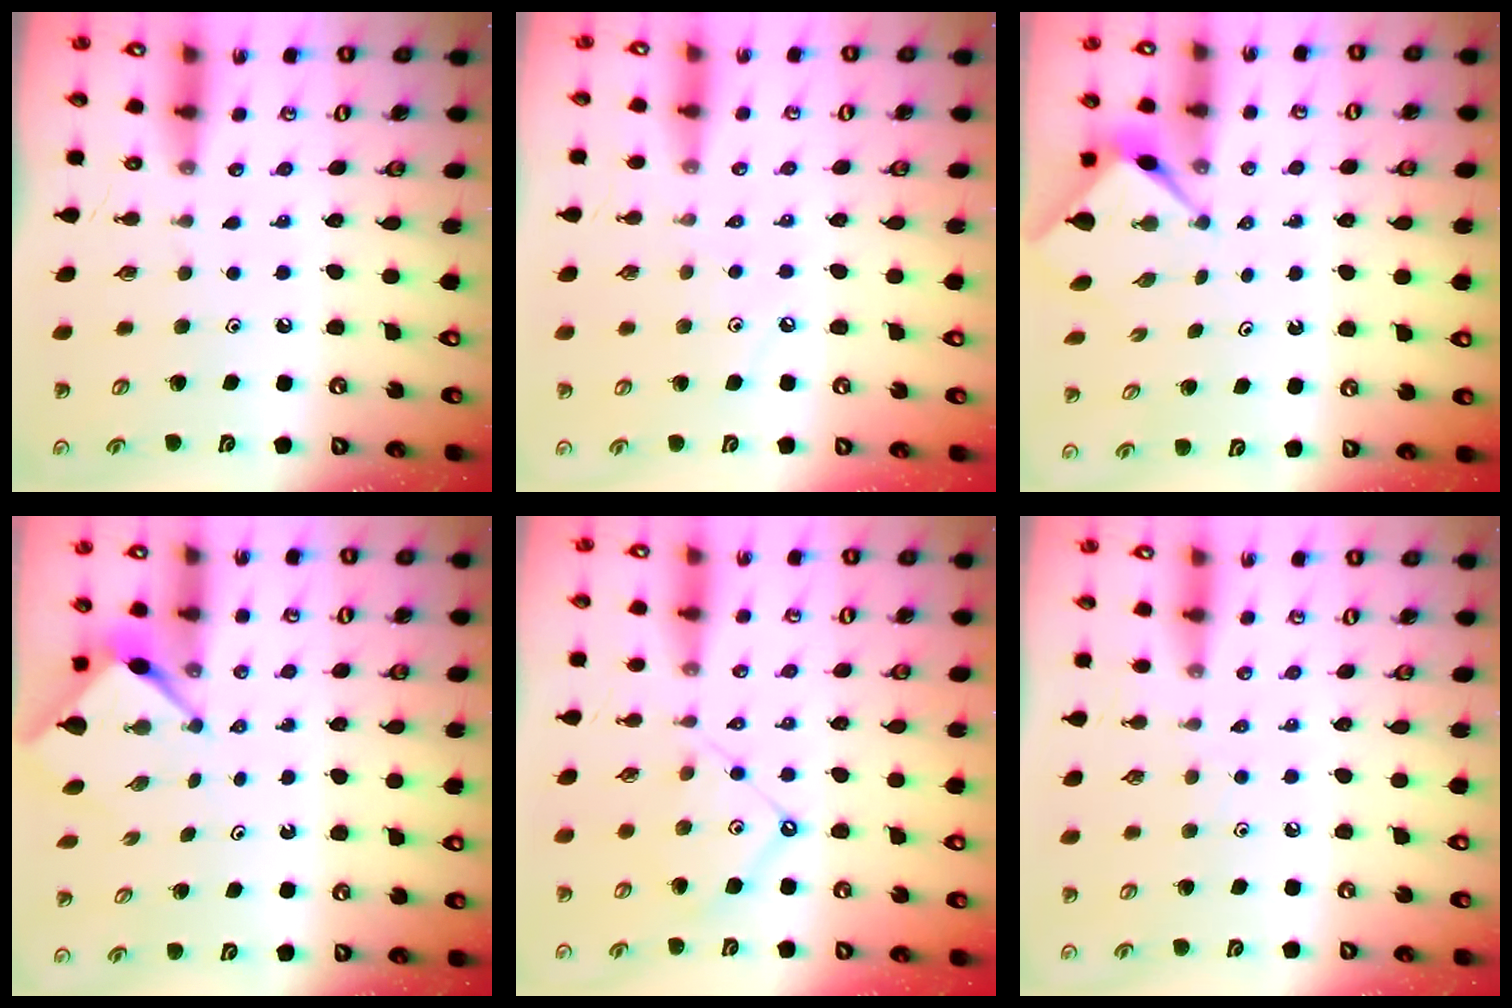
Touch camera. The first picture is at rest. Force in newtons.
{"total": 3.5, "press": 3.5, "slide": 0.4}
{"total": 2.9, "press": 2.9, "slide": 0.2}
{"total": 2.9, "press": 2.9, "slide": 0.3}
{"total": 7.8, "press": 7.8, "slide": 0.8}
{"total": 3.1, "press": 3.0, "slide": 0.6}